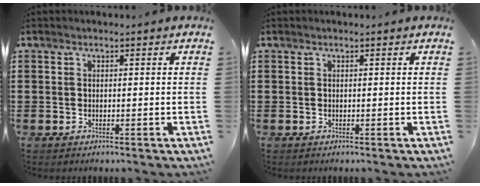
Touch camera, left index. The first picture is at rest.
{"total": 0.0}